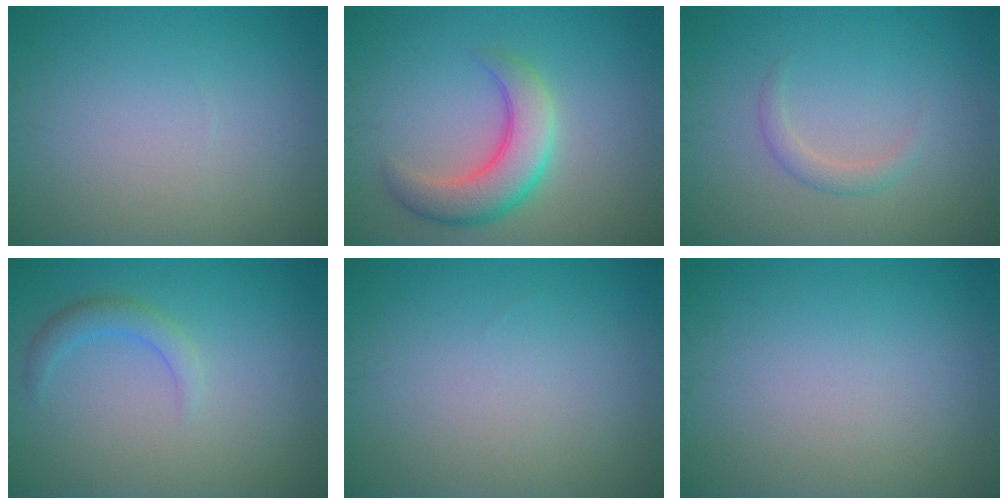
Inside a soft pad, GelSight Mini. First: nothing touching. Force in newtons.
{"total": 5.5, "press": 5.5, "slide": 0.3}
{"total": 1.4, "press": 1.4, "slide": 0.1}
{"total": 2.0, "press": 2.0, "slide": 0.1}
{"total": 0.0}
{"total": 0.0}